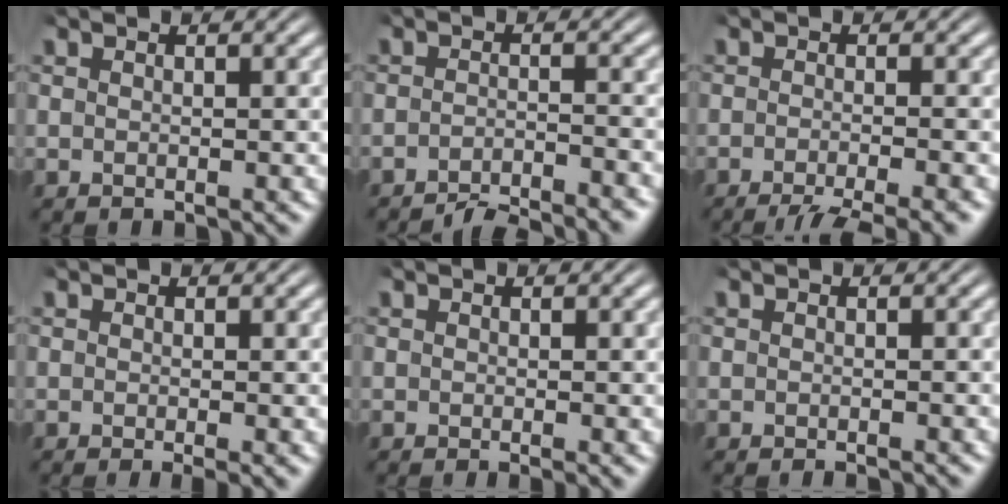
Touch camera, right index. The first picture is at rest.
{"total": 4.8, "force": [-4.7, 0.5, 0.9], "torque": [-0.003, -0.007, -0.078]}
{"total": 6.8, "force": [-5.7, 1.9, 3.1], "torque": [-0.036, -0.010, -0.084]}
{"total": 1.3, "force": [-0.8, 0.1, 1.0], "torque": [-0.008, -0.003, -0.010]}
{"total": 0.7, "force": [-0.5, -0.1, 0.6], "torque": [-0.002, 0.001, -0.006]}
{"total": 0.7, "force": [-0.7, -0.2, 0.1], "torque": [0.000, 0.000, -0.011]}